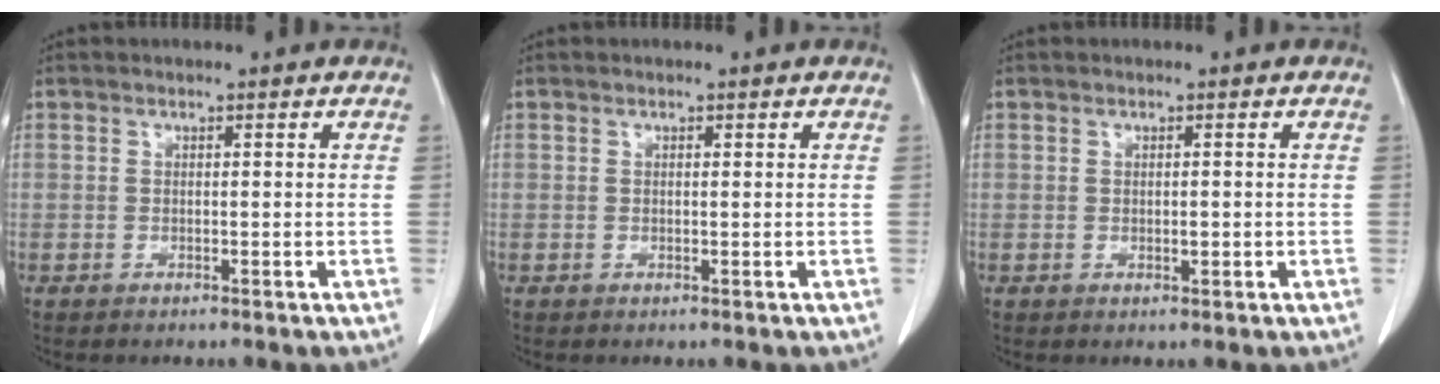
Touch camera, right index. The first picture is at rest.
{"total": 0.0}
{"total": 1.0, "force": [0.0, 0.4, 0.9], "torque": [-0.014, -0.002, 0.002]}